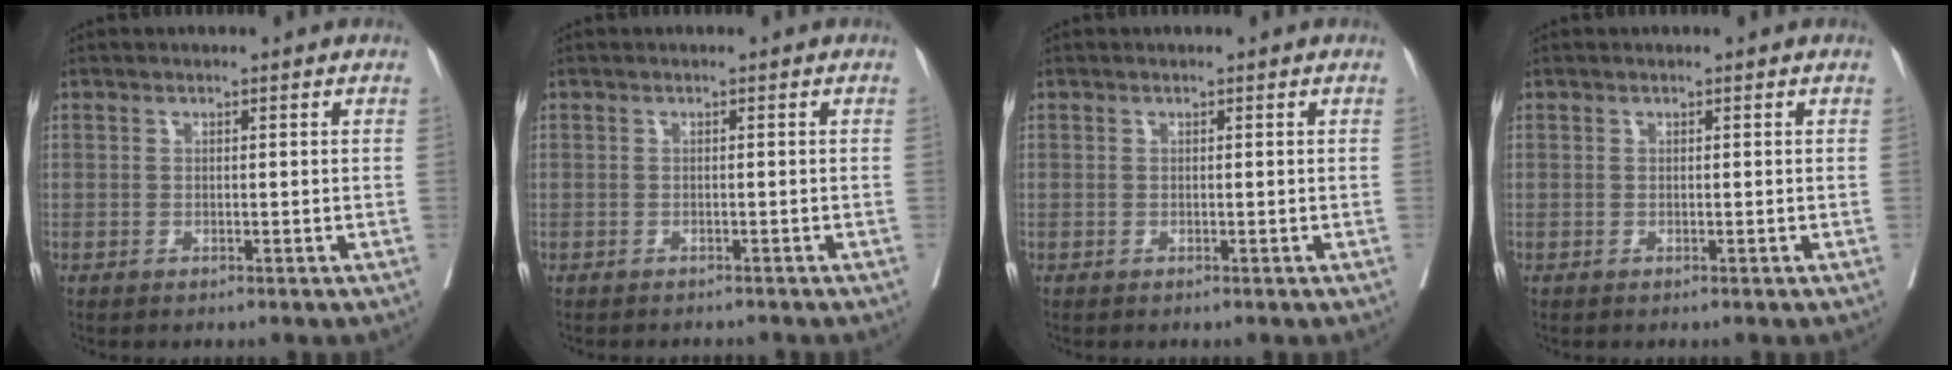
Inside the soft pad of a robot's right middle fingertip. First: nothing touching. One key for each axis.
{"total": 2.6, "fx": -2.5, "fy": 0.6, "fz": 0.5, "tx": -0.006, "ty": -0.004, "tz": -0.032}
{"total": 0.0}
{"total": 0.0}